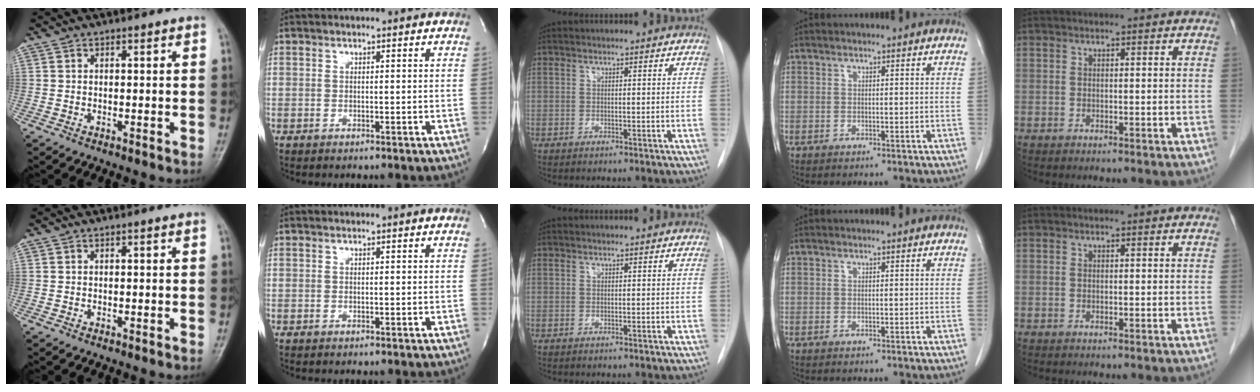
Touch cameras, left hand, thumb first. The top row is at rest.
{}